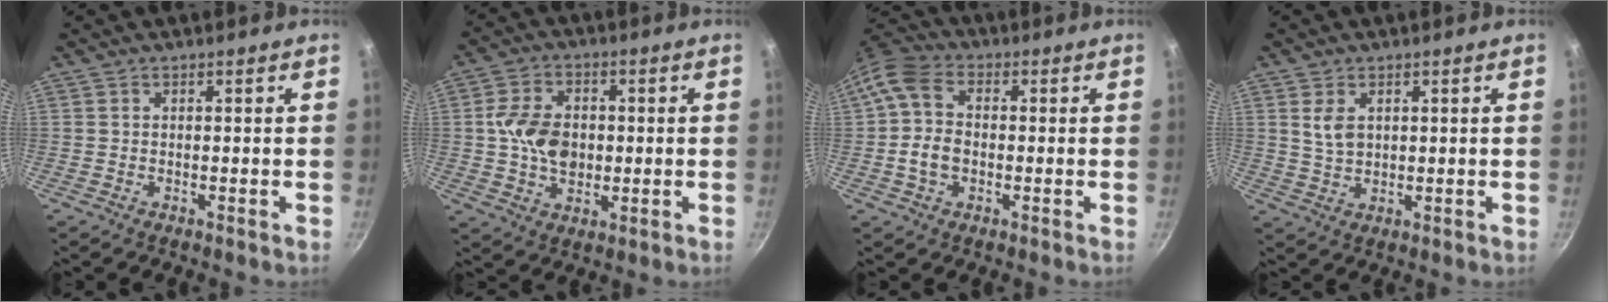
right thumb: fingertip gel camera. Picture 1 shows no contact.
{"total": 10.2, "force": [0.2, 7.4, 7.1], "torque": [-0.107, 0.006, 0.000]}
{"total": 9.2, "force": [-0.4, 6.8, 6.2], "torque": [-0.117, 0.019, -0.022]}
{"total": 4.4, "force": [1.5, 2.8, 3.0], "torque": [-0.050, -0.008, 0.033]}